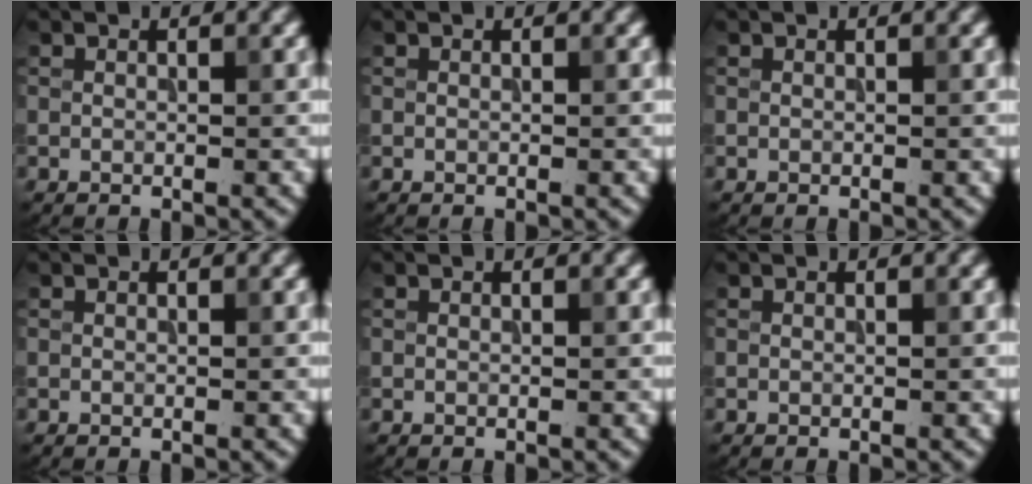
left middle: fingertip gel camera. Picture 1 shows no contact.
{"total": 0.0}
{"total": 0.0}
{"total": 0.0}
{"total": 0.0}
{"total": 0.0}